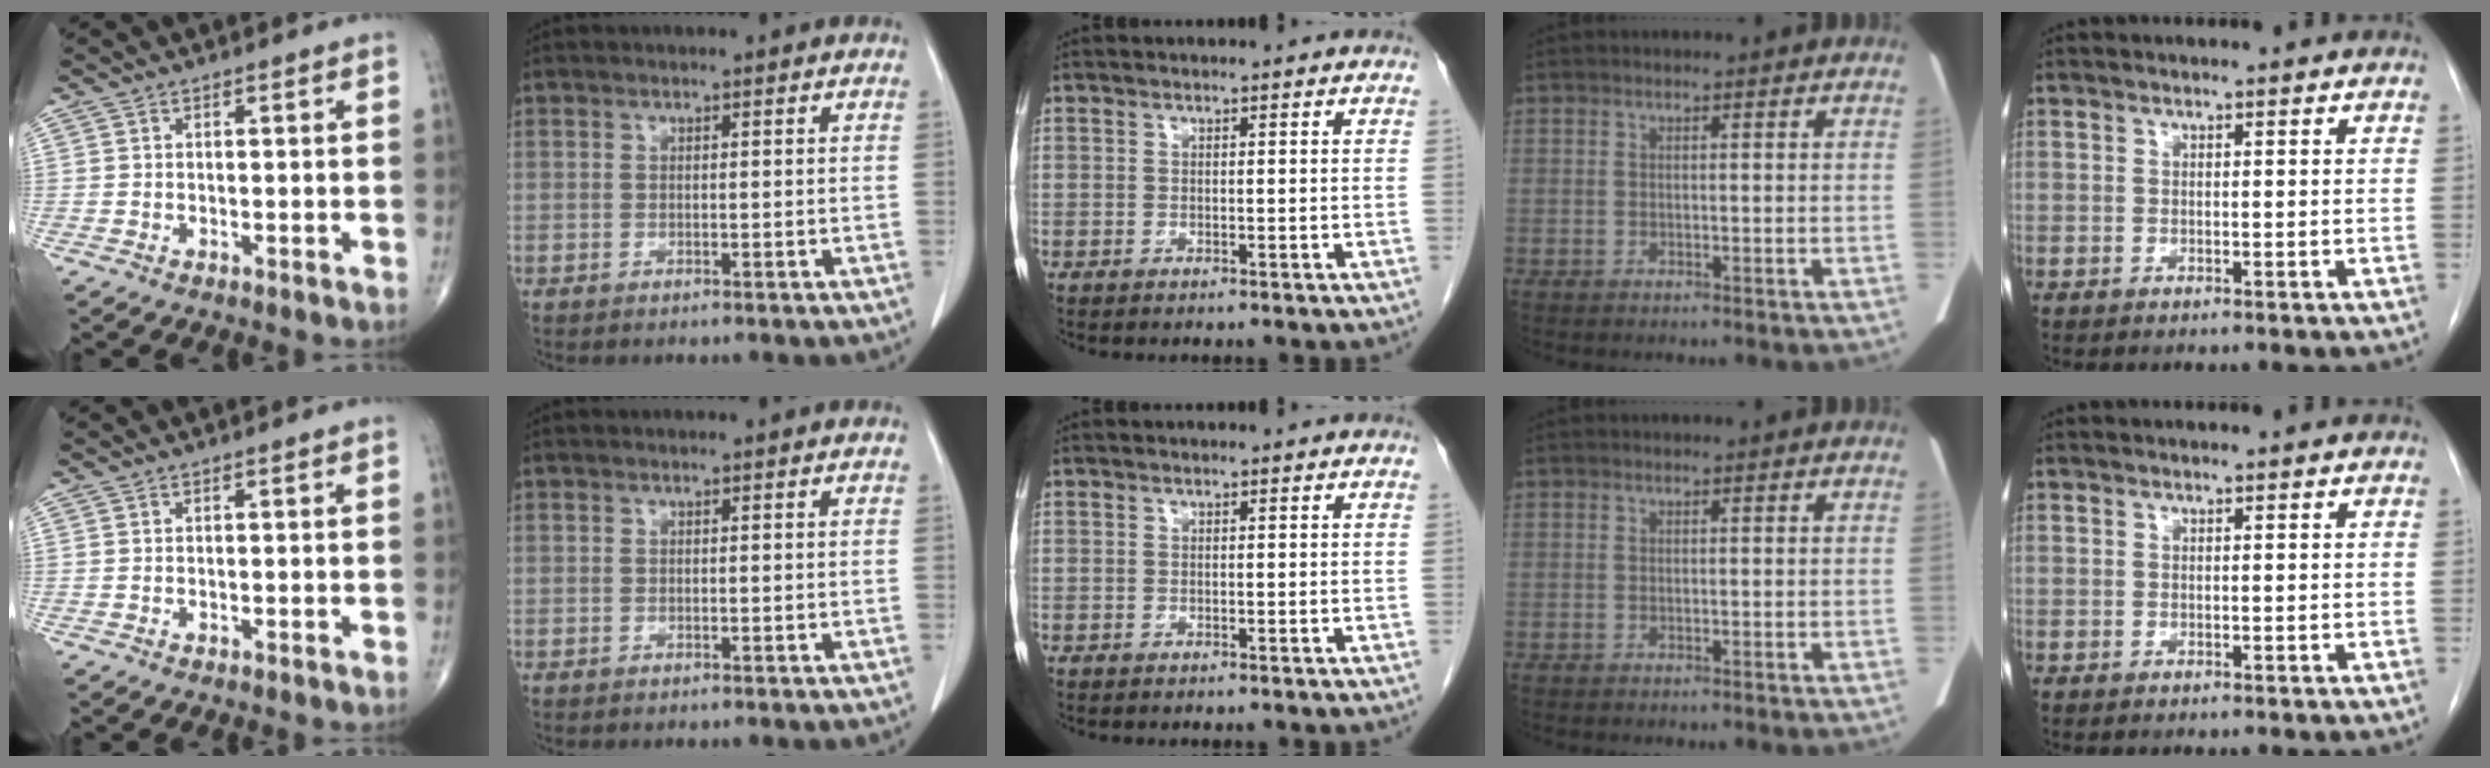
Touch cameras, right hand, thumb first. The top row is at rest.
{}